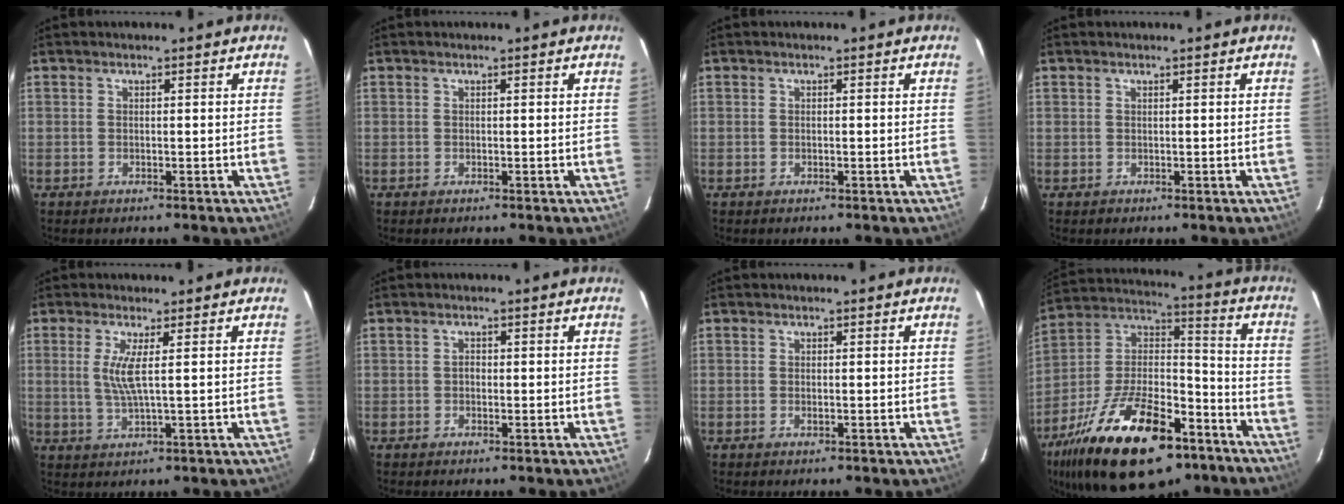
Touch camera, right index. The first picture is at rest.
{"total": 0.0}
{"total": 0.0}
{"total": 0.8, "force": [0.1, 0.8, -0.2], "torque": [0.005, 0.003, 0.003]}
{"total": 4.5, "force": [0.9, 0.1, 4.5], "torque": [-0.092, -0.008, 0.016]}
{"total": 0.8, "force": [-0.1, 0.7, 0.3], "torque": [-0.002, 0.003, -0.003]}
{"total": 0.6, "force": [-0.1, 0.3, 0.5], "torque": [-0.011, 0.001, -0.001]}
{"total": 29.3, "force": [-17.7, 13.0, 19.3], "torque": [-0.364, 0.002, -0.277]}